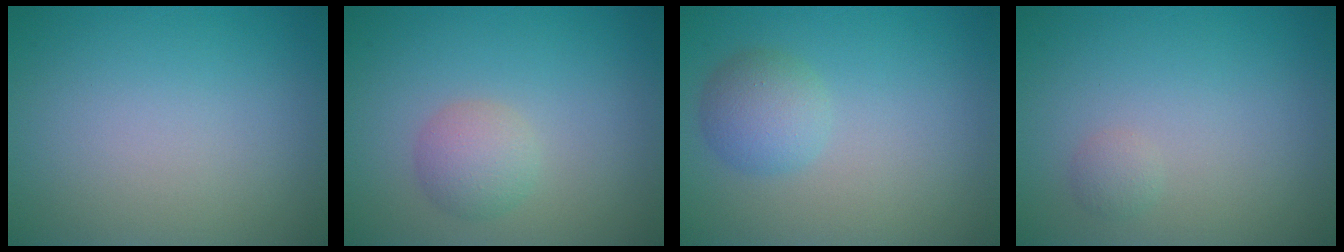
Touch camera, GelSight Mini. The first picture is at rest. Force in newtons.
{"total": 2.3, "press": 2.3, "slide": 0.0}
{"total": 2.6, "press": 2.6, "slide": 0.1}
{"total": 0.8, "press": 0.8, "slide": 0.1}